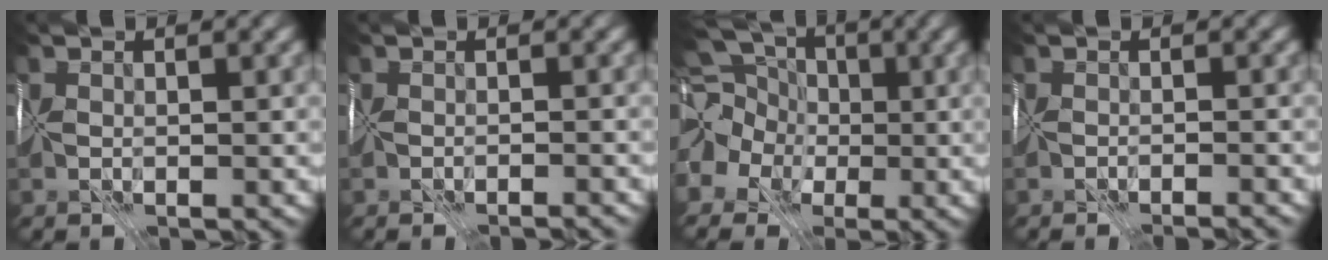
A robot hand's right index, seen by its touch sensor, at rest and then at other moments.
{"total": 3.2, "force": [-3.1, 0.2, 0.6], "torque": [-0.004, 0.000, -0.032]}
{"total": 10.8, "force": [-0.3, 9.7, 4.8], "torque": [-0.101, 0.015, -0.045]}
{"total": 3.7, "force": [-3.5, 0.4, 0.9], "torque": [-0.004, -0.002, -0.037]}